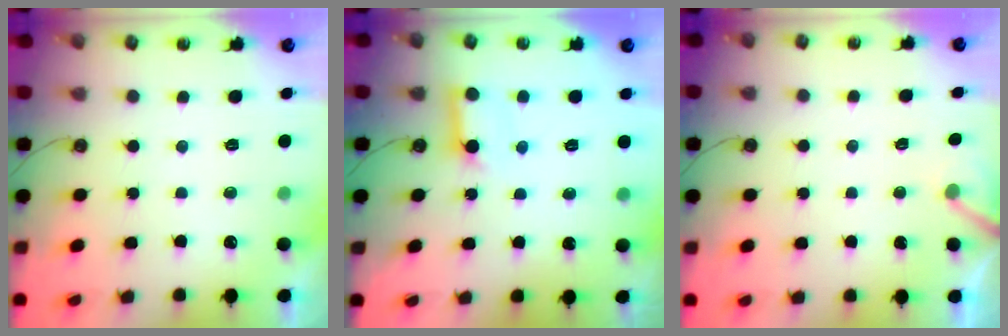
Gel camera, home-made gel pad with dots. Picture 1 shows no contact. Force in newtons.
{"total": 7.9, "press": 7.9, "slide": 0.8}
{"total": 3.6, "press": 3.6, "slide": 0.2}